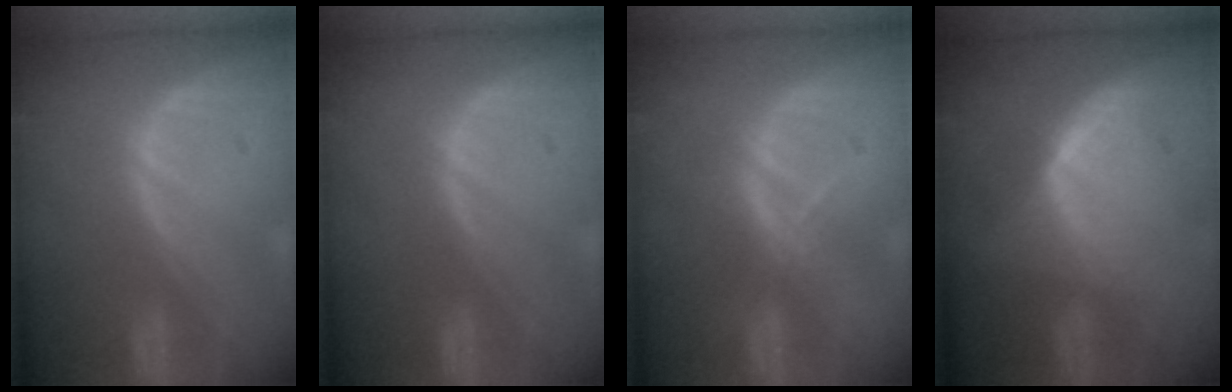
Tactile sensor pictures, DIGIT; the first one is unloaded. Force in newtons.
{"total": 0.0}
{"total": 2.6, "press": 2.5, "slide": 0.9}
{"total": 5.7, "press": 5.7, "slide": 0.7}